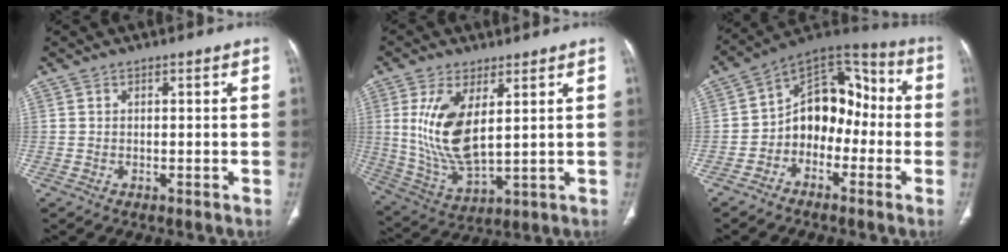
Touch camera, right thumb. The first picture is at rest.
{"total": 13.1, "force": [3.5, 5.8, 11.2], "torque": [-0.230, -0.024, 0.084]}
{"total": 13.2, "force": [-2.7, 9.8, 8.5], "torque": [-0.085, 0.065, -0.061]}